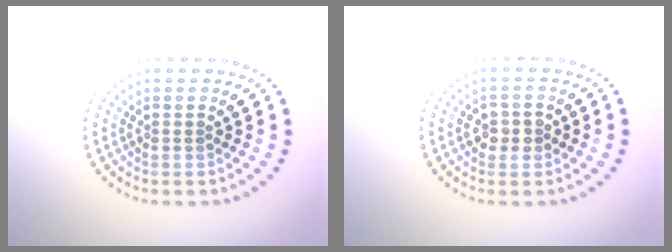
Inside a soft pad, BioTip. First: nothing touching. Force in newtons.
{"total": 1.8, "press": 1.8, "slide": 0.0}